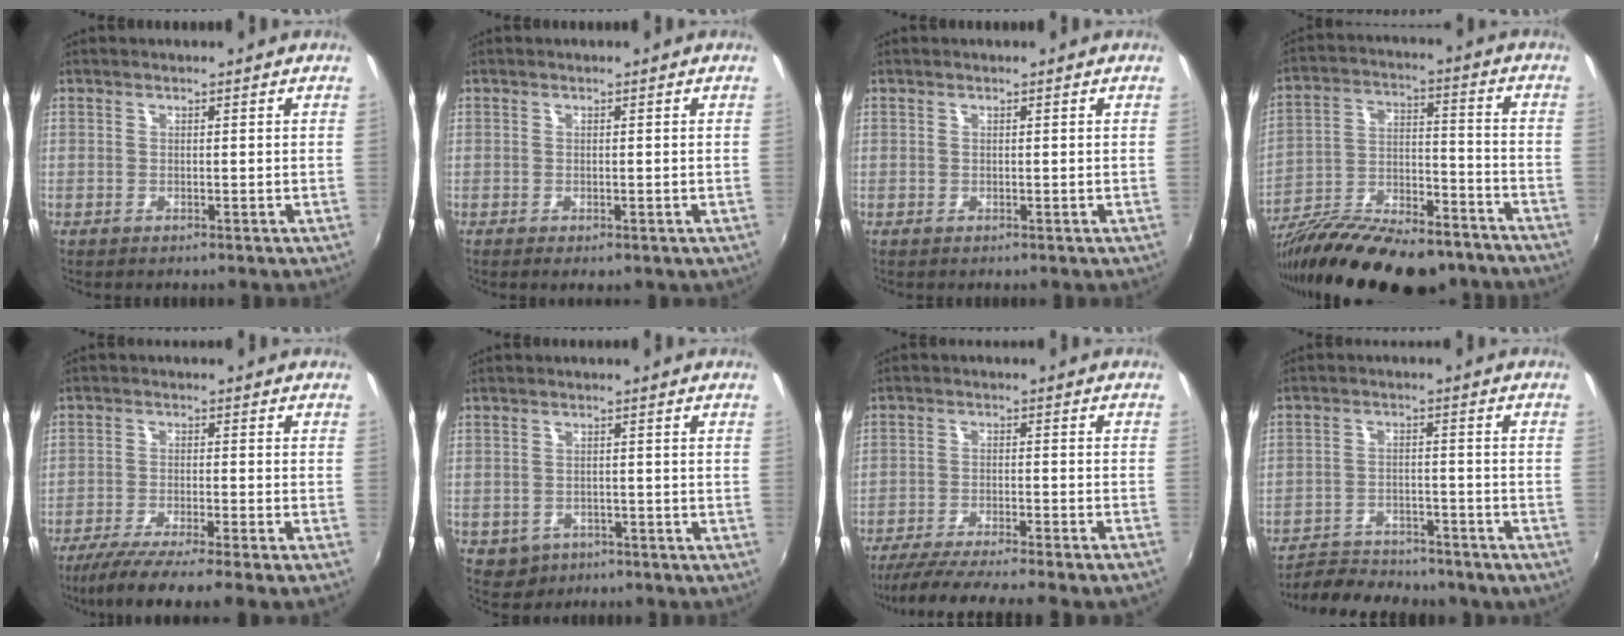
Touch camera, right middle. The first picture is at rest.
{"total": 1.7, "force": [-0.8, 0.9, 1.2], "torque": [-0.021, -0.007, -0.011]}
{"total": 0.0}
{"total": 24.7, "force": [-19.2, 8.4, 13.1], "torque": [-0.234, -0.011, -0.292]}
{"total": 9.6, "force": [-8.0, -1.1, 5.2], "torque": [-0.109, -0.027, -0.131]}
{"total": 4.6, "force": [-2.1, 3.9, 1.3], "torque": [-0.038, -0.003, -0.022]}
{"total": 15.1, "force": [-13.4, -0.7, 7.0], "torque": [-0.136, -0.021, -0.202]}
{"total": 15.0, "force": [-12.8, 5.3, 5.9], "torque": [-0.132, -0.008, -0.178]}